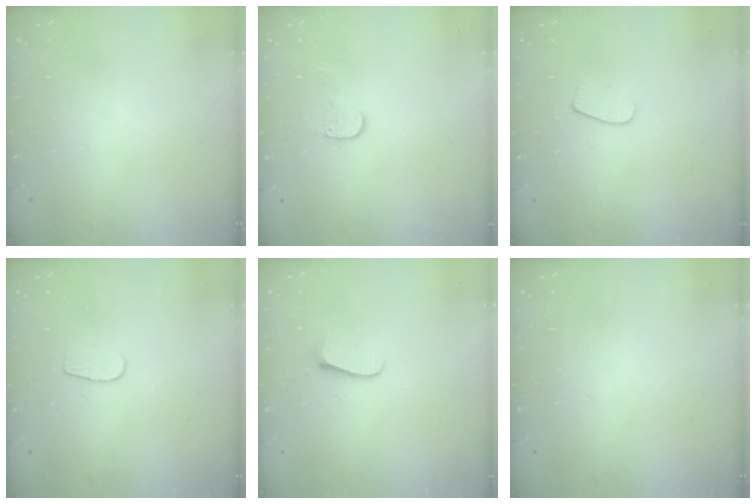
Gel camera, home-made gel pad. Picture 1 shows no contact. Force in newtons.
{"total": 5.5, "press": 5.5, "slide": 0.5}
{"total": 5.0, "press": 5.0, "slide": 0.4}
{"total": 3.9, "press": 3.9, "slide": 0.4}
{"total": 5.7, "press": 5.7, "slide": 0.6}
{"total": 0.0}